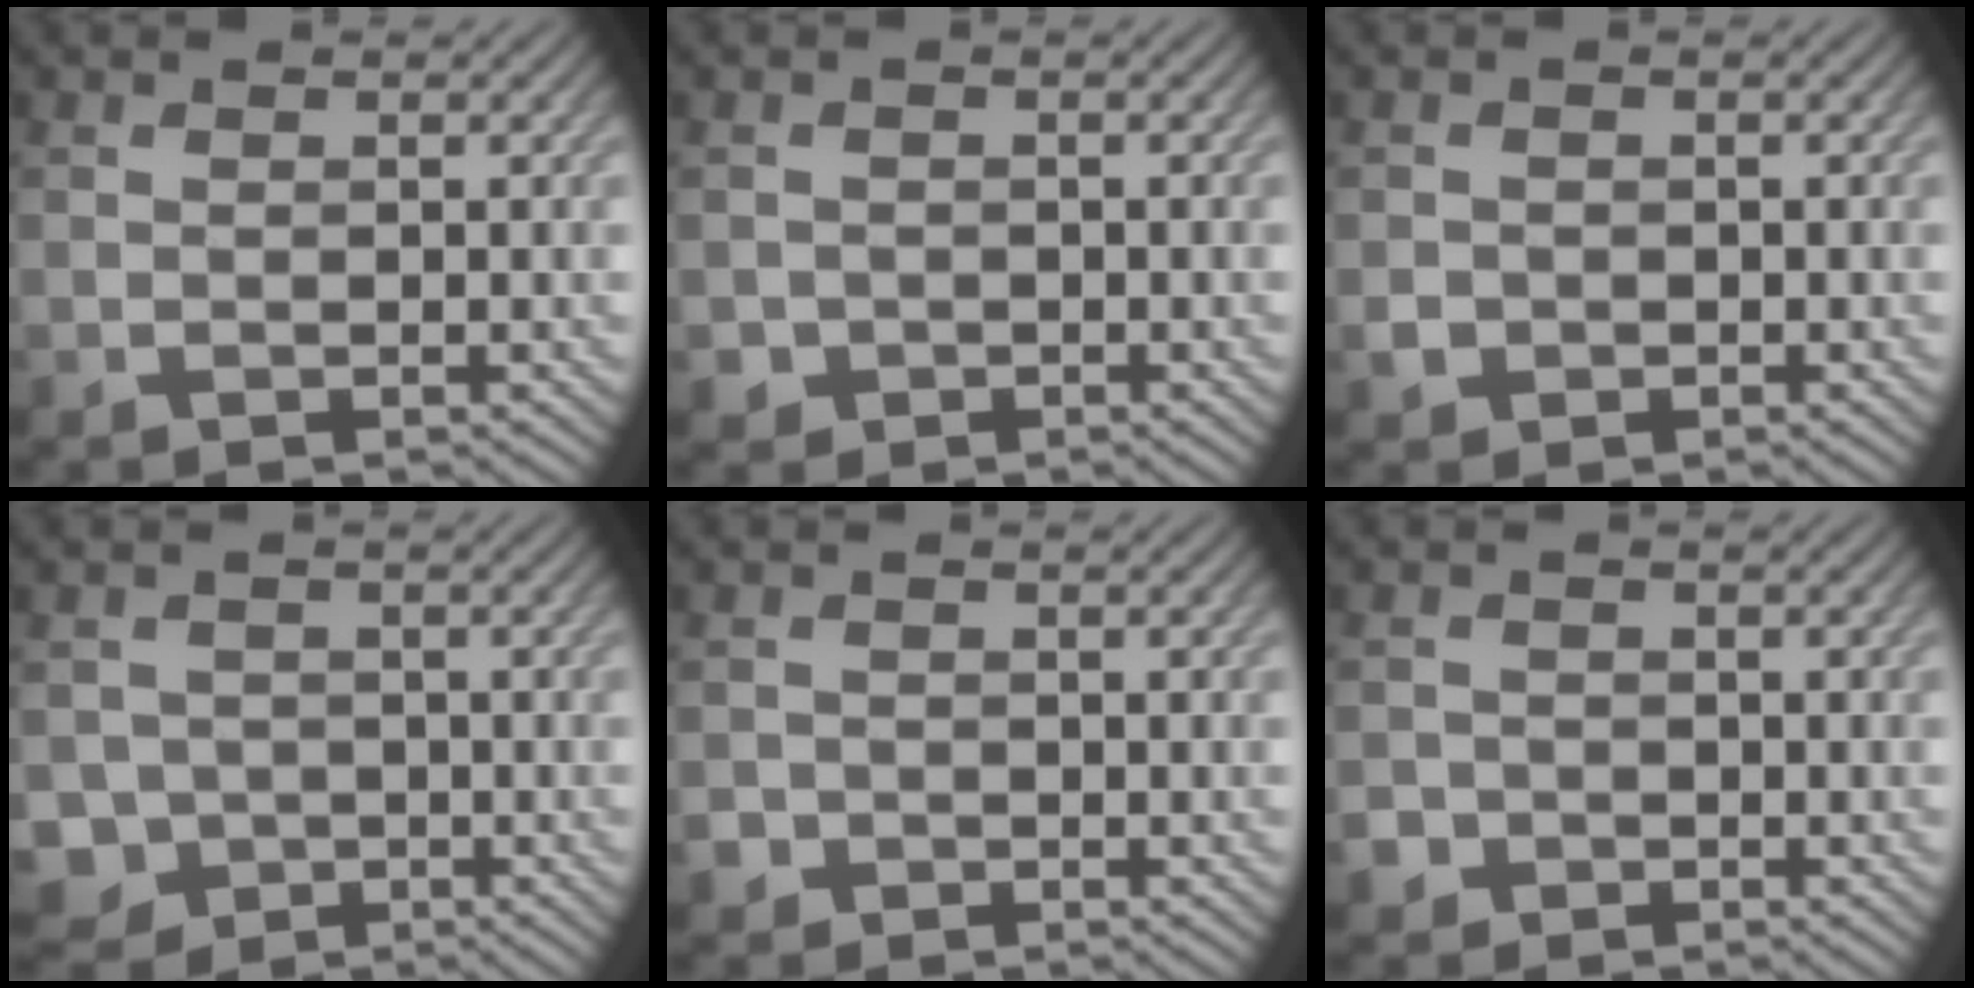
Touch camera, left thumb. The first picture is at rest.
{"total": 1.5, "force": [-0.7, 1.4, 0.2], "torque": [0.002, -0.007, -0.016]}
{"total": 1.5, "force": [-0.5, 1.3, 0.4], "torque": [-0.005, -0.006, -0.014]}
{"total": 4.2, "force": [-1.6, 3.8, 0.9], "torque": [-0.024, -0.007, -0.042]}
{"total": 1.8, "force": [-1.0, 1.4, 0.3], "torque": [-0.002, -0.004, -0.023]}
{"total": 2.1, "force": [-1.2, 1.7, 0.3], "torque": [-0.004, -0.003, -0.027]}